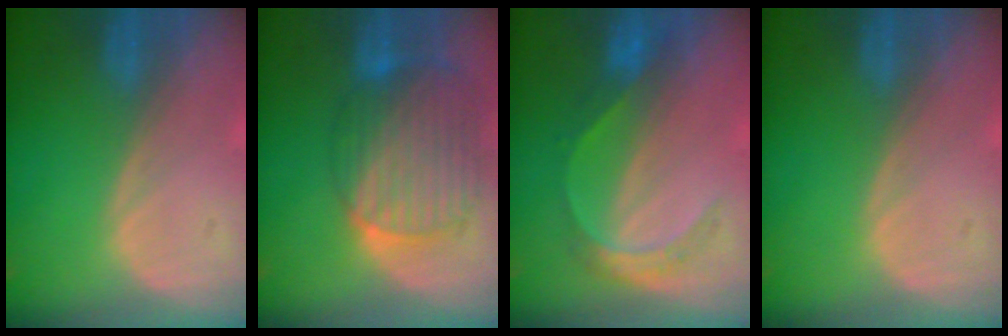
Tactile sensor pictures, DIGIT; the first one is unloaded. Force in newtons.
{"total": 10.6, "press": 9.0, "slide": 5.5}
{"total": 5.3, "press": 5.0, "slide": 1.8}
{"total": 0.0}